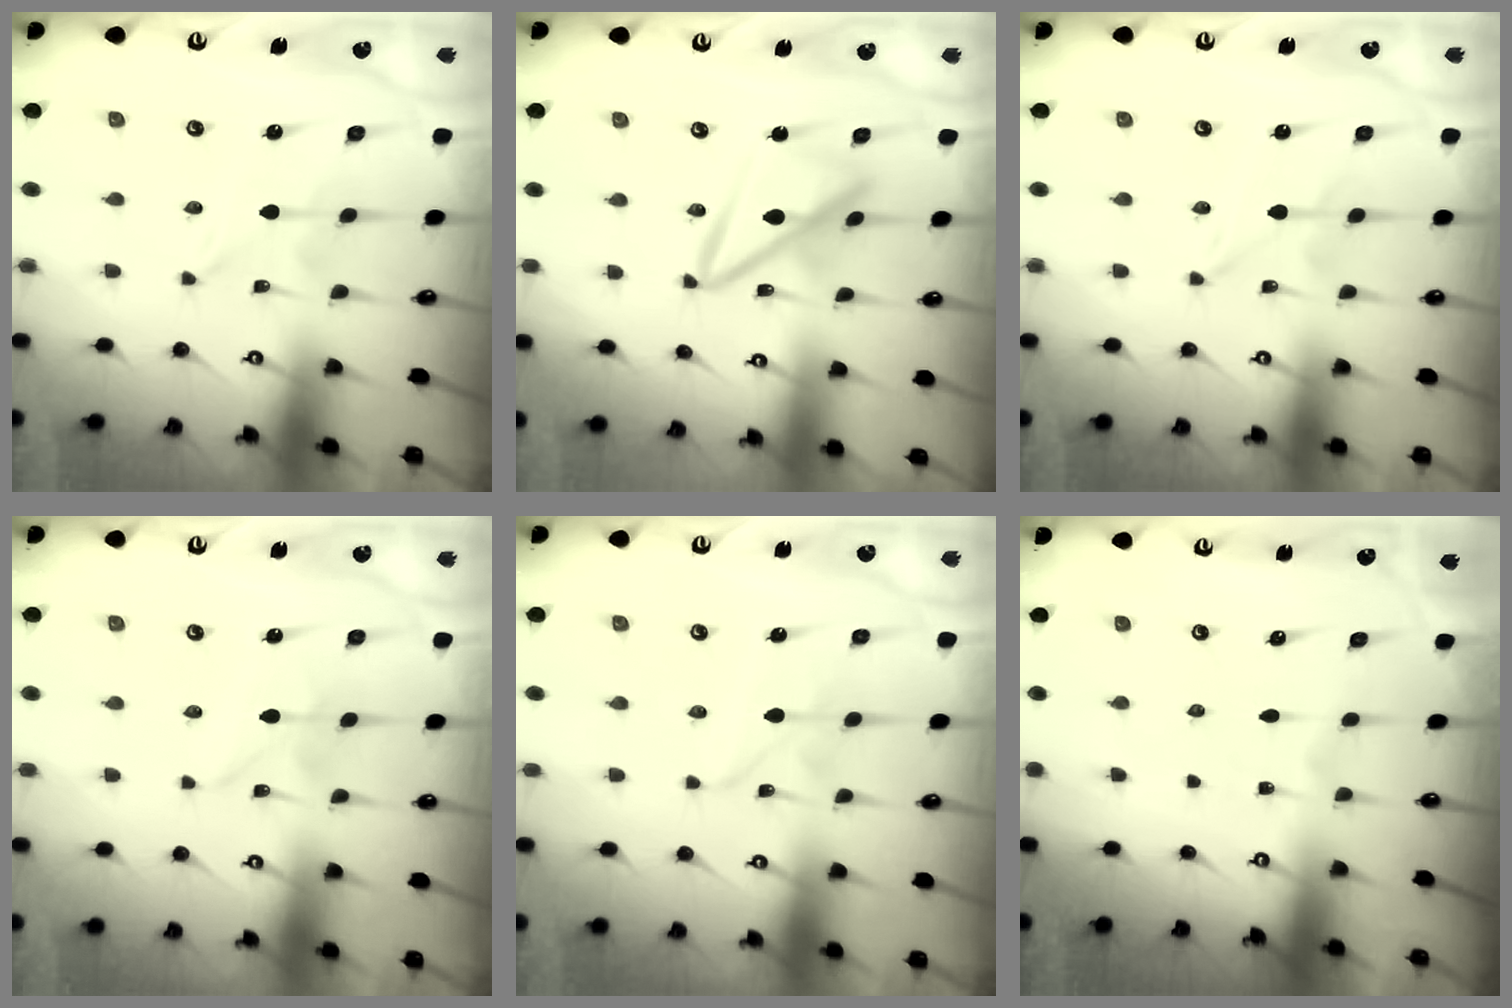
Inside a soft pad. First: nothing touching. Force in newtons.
{"total": 12.3, "press": 12.3, "slide": 1.2}
{"total": 0.0}
{"total": 1.9, "press": 1.9, "slide": 0.2}
{"total": 2.3, "press": 2.3, "slide": 0.2}
{"total": 0.0}